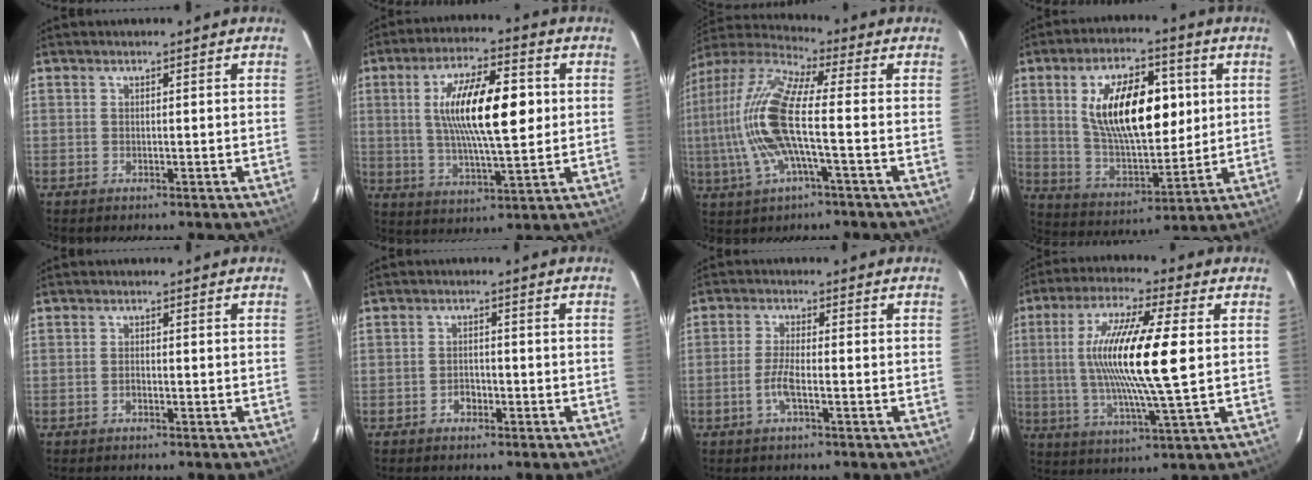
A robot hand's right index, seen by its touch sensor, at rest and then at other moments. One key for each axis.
{"total": 15.3, "fx": 2.2, "fy": 4.3, "fz": 14.5, "tx": -0.257, "ty": 0.009, "tz": 0.041}
{"total": 16.0, "fx": -1.1, "fy": 3.3, "fz": 15.6, "tx": -0.318, "ty": 0.004, "tz": -0.028}
{"total": 18.0, "fx": 4.1, "fy": 8.5, "fz": 15.4, "tx": -0.262, "ty": 0.010, "tz": 0.083}
{"total": 0.9, "fx": -0.5, "fy": 0.5, "fz": 0.6, "tx": -0.013, "ty": 0.003, "tz": -0.011}
{"total": 2.1, "fx": -1.3, "fy": 1.4, "fz": 0.8, "tx": -0.016, "ty": 0.006, "tz": -0.020}
{"total": 3.7, "fx": -1.6, "fy": 0.4, "fz": 3.4, "tx": -0.075, "ty": -0.001, "tz": -0.035}
{"total": 16.6, "fx": 1.5, "fy": 1.4, "fz": 16.5, "tx": -0.304, "ty": -0.003, "tz": 0.026}